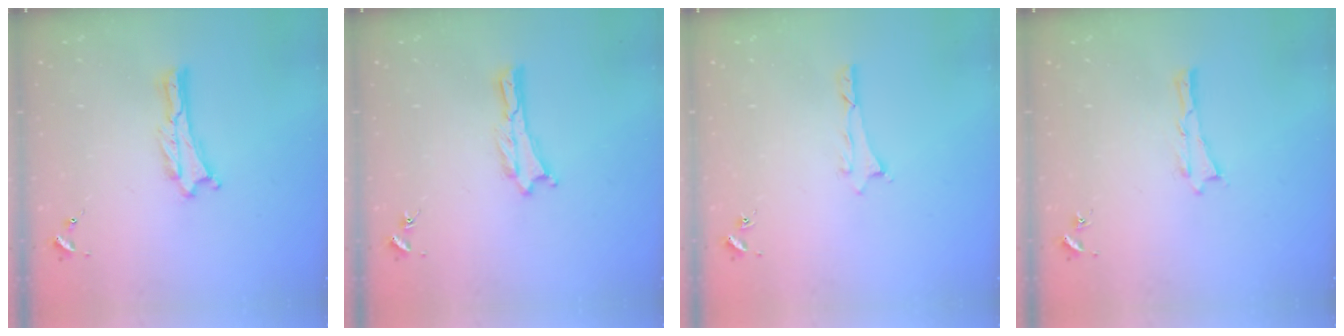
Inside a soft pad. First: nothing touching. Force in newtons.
{"total": 0.0}
{"total": 0.6, "press": 0.5, "slide": 0.2}
{"total": 0.0}